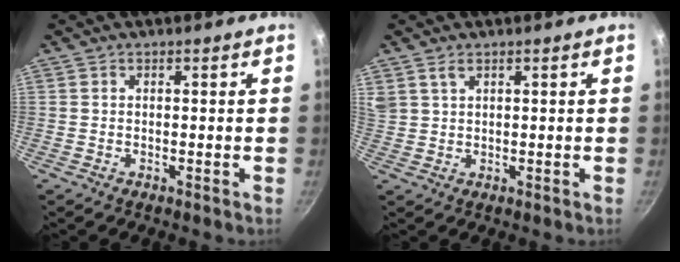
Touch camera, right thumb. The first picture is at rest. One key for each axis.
{"total": 3.3, "fx": 2.2, "fy": 1.7, "fz": 1.9, "tx": -0.039, "ty": 0.002, "tz": 0.052}